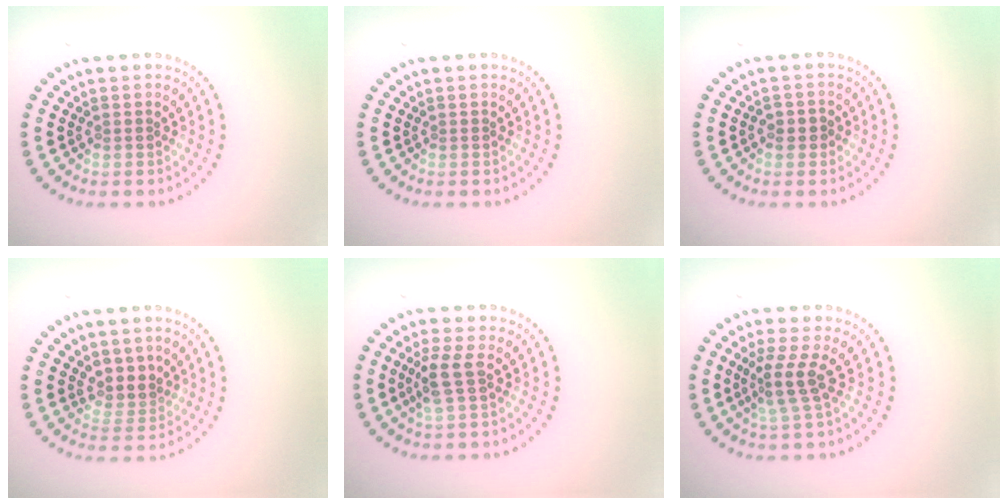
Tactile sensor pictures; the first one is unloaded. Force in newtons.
{"total": 0.0}
{"total": 1.5, "press": 1.3, "slide": 0.7}
{"total": 2.3, "press": 1.8, "slide": 1.5}
{"total": 2.5, "press": 2.2, "slide": 1.2}
{"total": 2.9, "press": 2.1, "slide": 2.0}